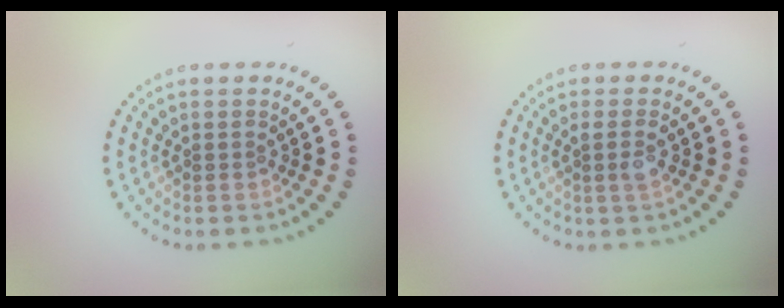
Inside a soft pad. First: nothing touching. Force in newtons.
{"total": 1.6, "press": 1.4, "slide": 0.8}